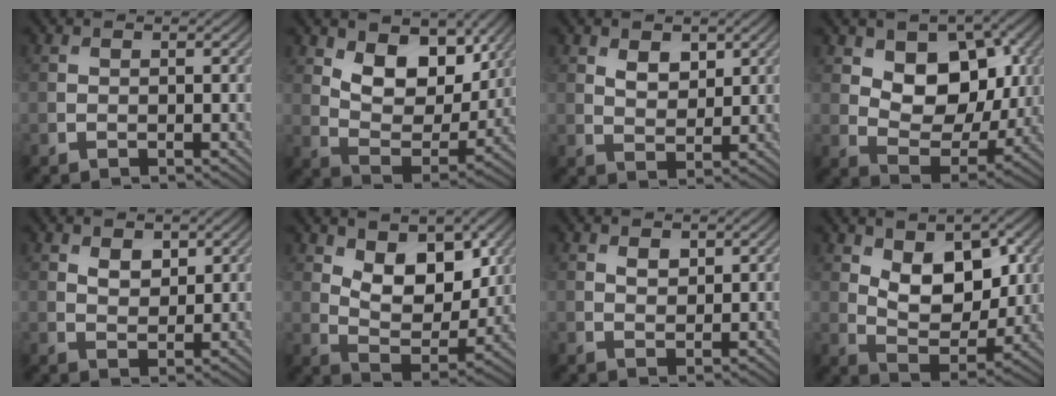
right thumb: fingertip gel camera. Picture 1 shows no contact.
{"total": 9.9, "force": [5.0, 5.5, 6.5], "torque": [-0.132, -0.016, 0.087]}
{"total": 3.2, "force": [1.8, 1.9, 1.9], "torque": [-0.038, -0.006, 0.034]}
{"total": 9.7, "force": [3.1, 6.4, 6.6], "torque": [-0.124, -0.017, 0.047]}
{"total": 2.8, "force": [1.6, 1.7, 1.7], "torque": [-0.032, -0.005, 0.030]}
{"total": 9.5, "force": [4.3, 5.1, 6.8], "torque": [-0.132, -0.013, 0.073]}
{"total": 1.7, "force": [1.0, 1.0, 1.0], "torque": [-0.016, -0.003, 0.021]}
{"total": 9.1, "force": [3.2, 5.3, 6.7], "torque": [-0.128, -0.014, 0.051]}